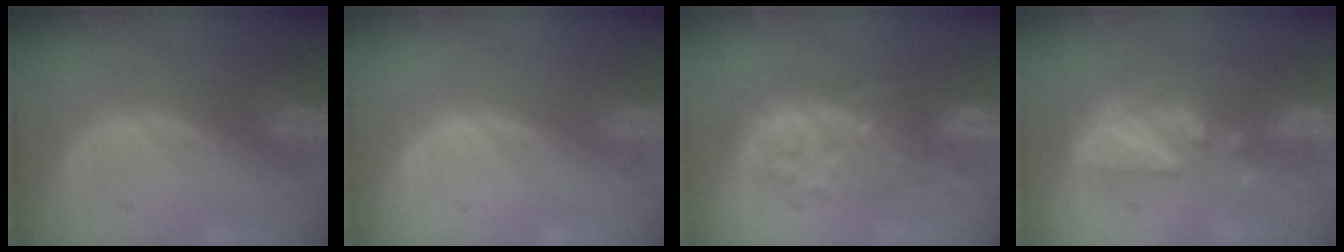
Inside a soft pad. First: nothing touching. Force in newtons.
{"total": 0.0}
{"total": 8.1, "press": 8.0, "slide": 1.1}
{"total": 8.7, "press": 7.7, "slide": 3.9}